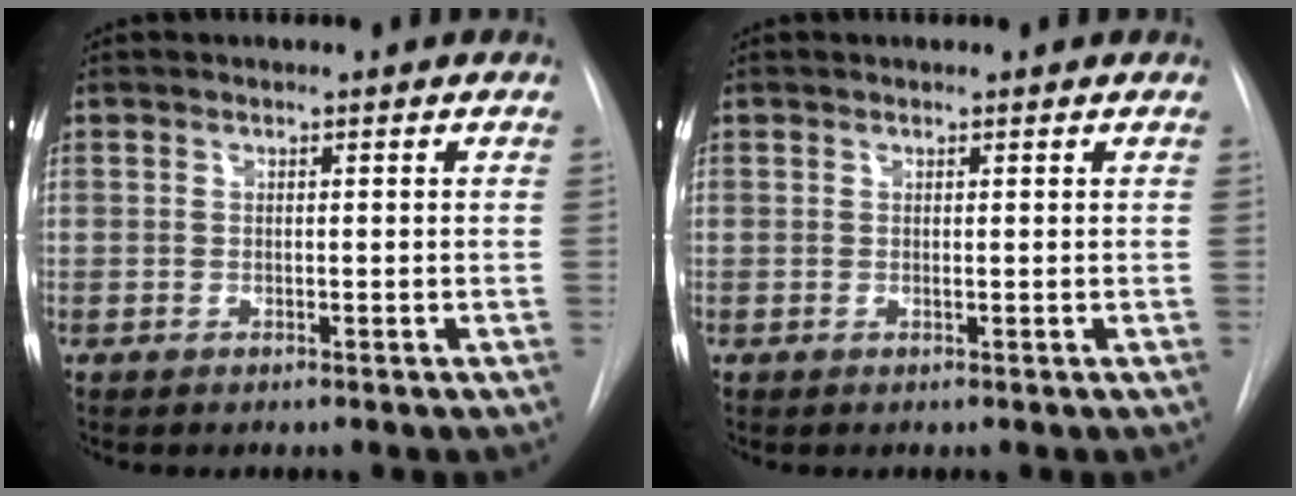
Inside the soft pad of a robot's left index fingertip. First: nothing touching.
{"total": 0.0}